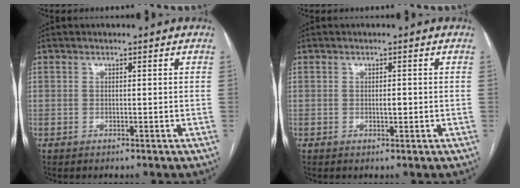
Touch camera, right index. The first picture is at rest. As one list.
[{"total": 0.9, "force": [0.0, 0.3, 0.9], "torque": [-0.013, 0.000, -0.001]}]